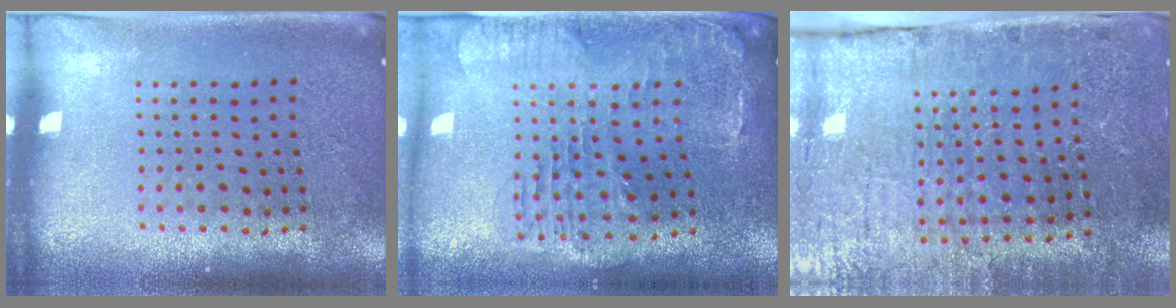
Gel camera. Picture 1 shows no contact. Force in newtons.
{"total": 1.4, "press": 1.3, "slide": 0.3}
{"total": 3.9, "press": 3.9, "slide": 0.4}